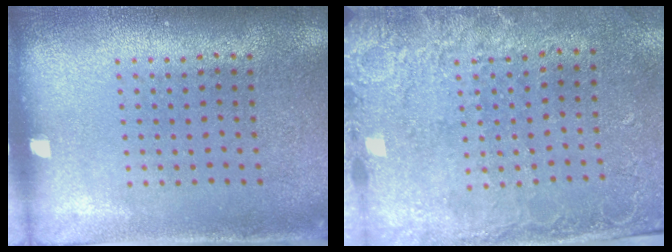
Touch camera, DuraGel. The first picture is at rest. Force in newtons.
{"total": 2.6, "press": 2.1, "slide": 1.5}